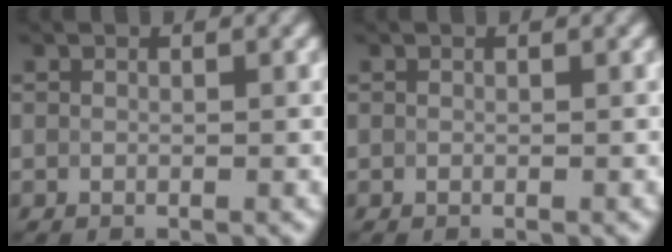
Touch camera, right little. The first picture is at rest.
{"total": 0.0}